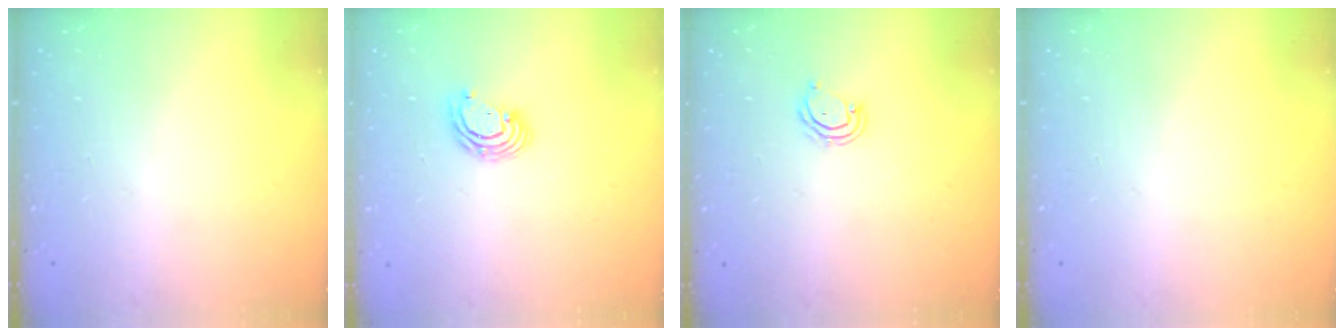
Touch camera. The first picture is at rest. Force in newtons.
{"total": 5.3, "press": 5.3, "slide": 0.2}
{"total": 4.2, "press": 4.2, "slide": 0.4}
{"total": 0.0}